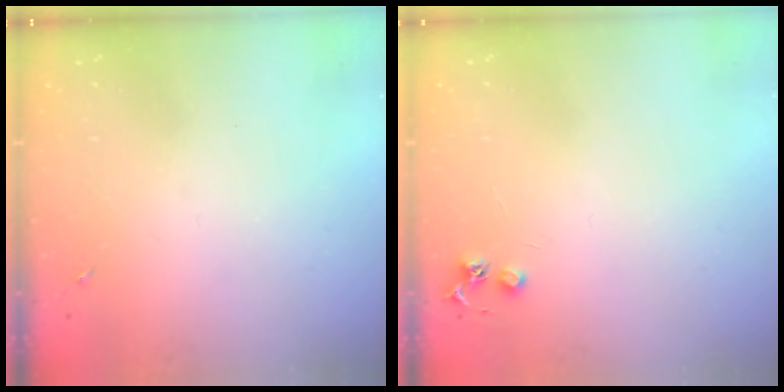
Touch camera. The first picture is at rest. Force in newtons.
{"total": 4.1, "press": 4.1, "slide": 0.5}